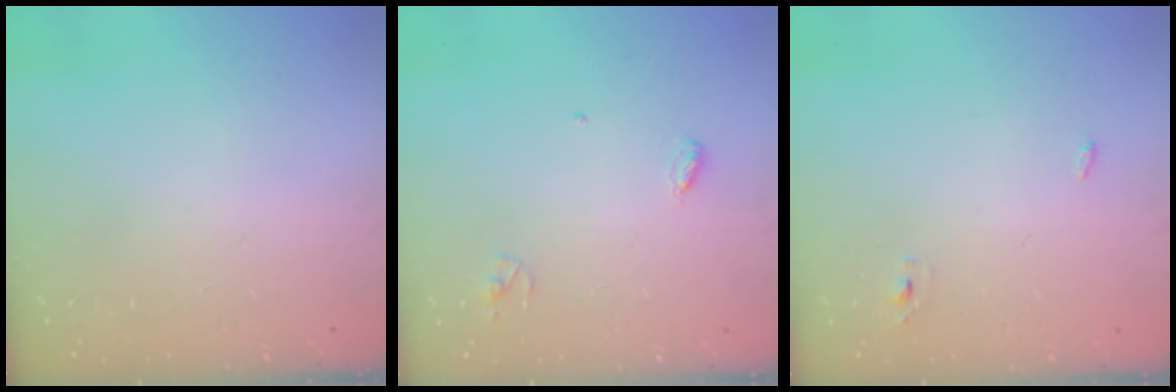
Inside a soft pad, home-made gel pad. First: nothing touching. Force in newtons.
{"total": 3.6, "press": 3.6, "slide": 0.3}
{"total": 2.7, "press": 2.6, "slide": 0.8}